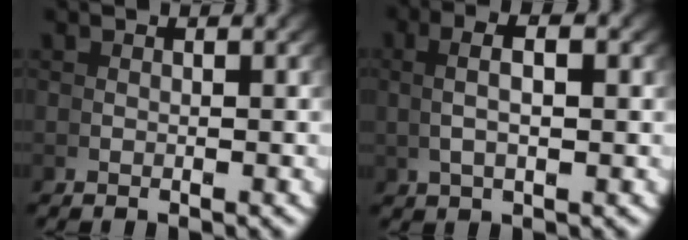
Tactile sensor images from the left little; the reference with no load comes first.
{"total": 3.3, "force": [1.5, 0.6, 2.9], "torque": [-0.048, 0.015, 0.028]}